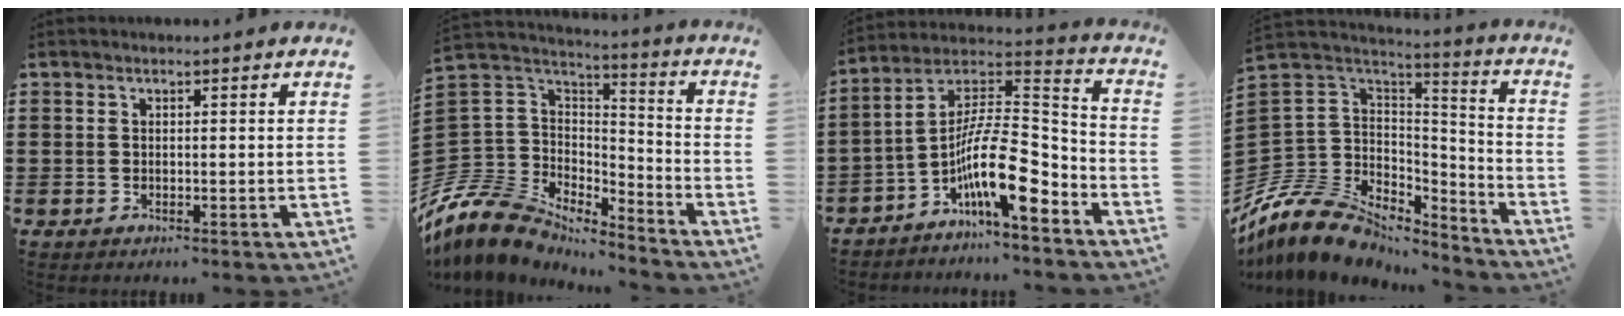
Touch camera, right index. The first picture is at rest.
{"total": 11.1, "force": [-8.6, 6.3, 2.8], "torque": [-0.112, 0.000, -0.176]}
{"total": 13.0, "force": [-6.3, 3.8, 10.8], "torque": [-0.210, -0.013, -0.123]}
{"total": 13.0, "force": [-8.5, 8.4, 5.1], "torque": [-0.141, 0.015, -0.156]}